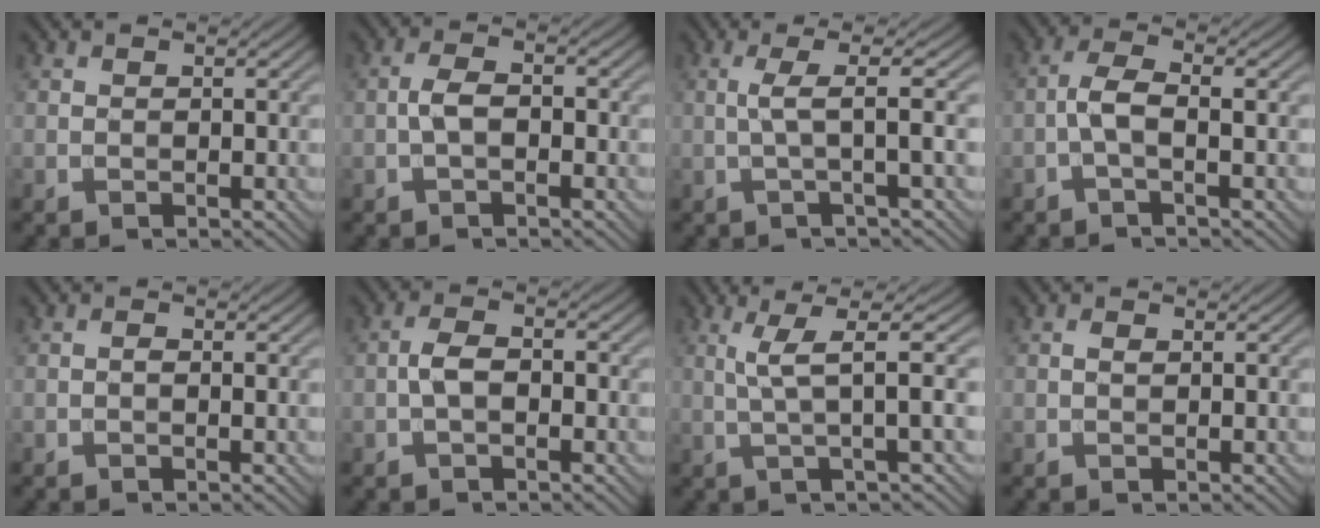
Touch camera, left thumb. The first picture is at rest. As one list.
[{"total": 2.9, "force": [-0.7, 1.3, 2.5], "torque": [-0.052, 0.007, -0.017]}, {"total": 4.2, "force": [0.2, 0.5, 4.1], "torque": [-0.073, 0.011, -0.005]}, {"total": 3.2, "force": [-0.7, 0.8, 3.1], "torque": [-0.065, 0.008, -0.022]}, {"total": 0.8, "force": [-0.2, 0.3, 0.7], "torque": [-0.012, 0.001, -0.004]}, {"total": 3.1, "force": [-0.6, 1.6, 2.6], "torque": [-0.054, 0.008, -0.016]}, {"total": 5.4, "force": [1.2, 0.6, 5.2], "torque": [-0.101, 0.015, 0.022]}, {"total": 0.9, "force": [0.1, 0.4, 0.8], "torque": [-0.014, 0.000, 0.001]}]